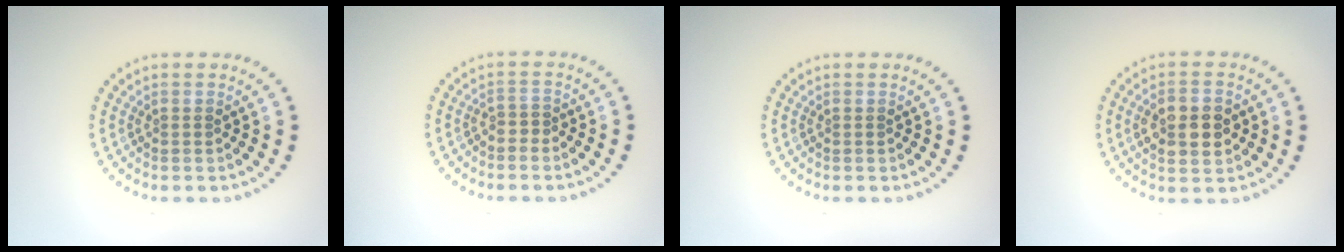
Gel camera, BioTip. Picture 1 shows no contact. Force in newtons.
{"total": 0.6, "press": 0.4, "slide": 0.5}
{"total": 0.0}
{"total": 3.9, "press": 3.9, "slide": 0.1}